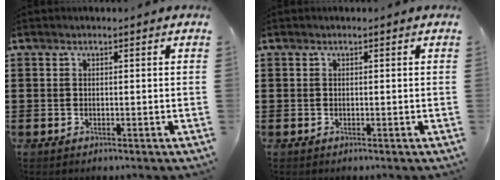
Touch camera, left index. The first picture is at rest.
{"total": 0.0}